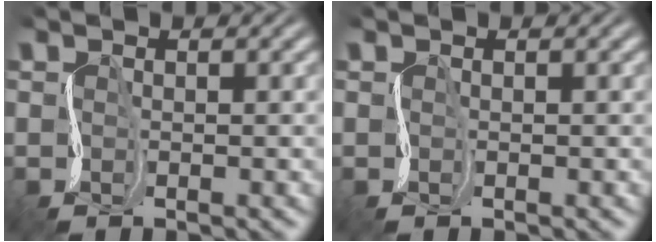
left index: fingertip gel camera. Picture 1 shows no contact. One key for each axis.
{"total": 0.0}